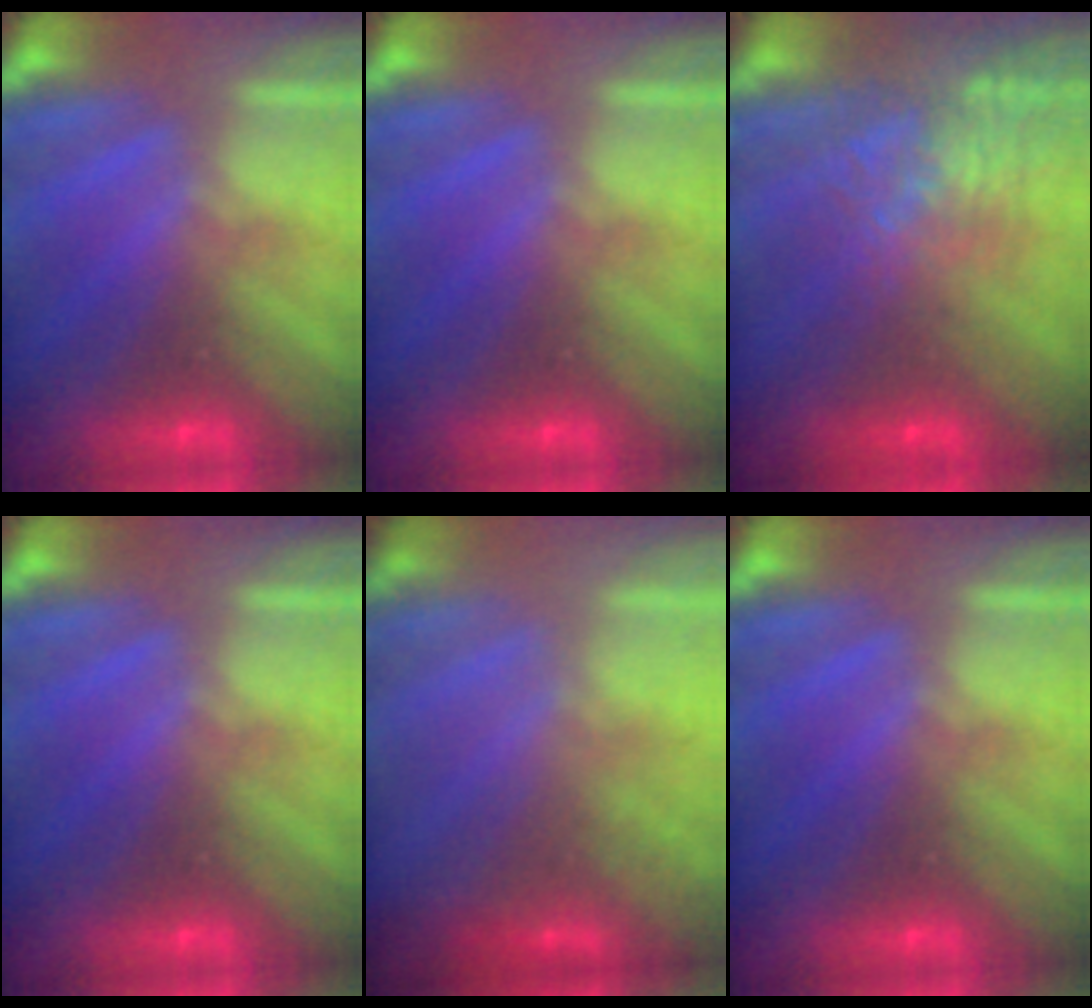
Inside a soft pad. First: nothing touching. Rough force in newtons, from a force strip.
{"total": 0.0}
{"total": 7.5}
{"total": 0.0}
{"total": 1.4}
{"total": 0.0}